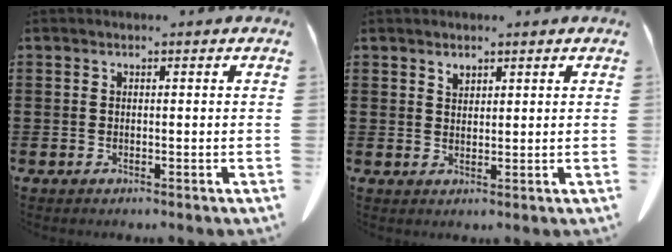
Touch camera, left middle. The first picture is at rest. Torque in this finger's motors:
{"motor_torque": [0.09, 0.09, 0.00, 0.00]}